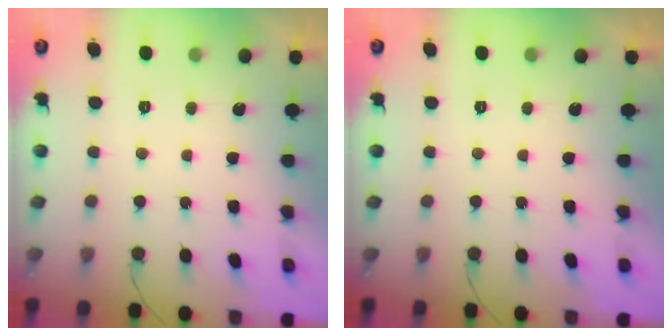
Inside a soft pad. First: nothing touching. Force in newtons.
{"total": 0.0}